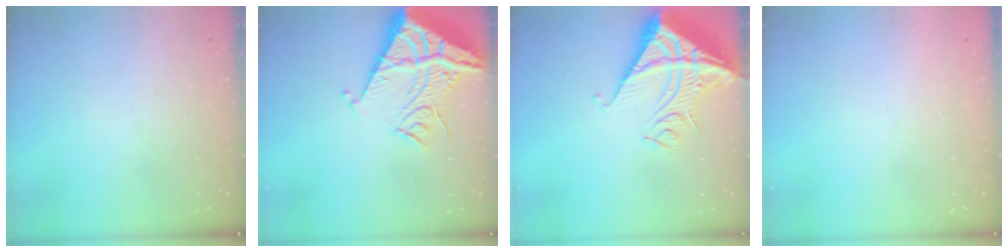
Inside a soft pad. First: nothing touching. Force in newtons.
{"total": 16.7, "press": 16.6, "slide": 1.8}
{"total": 14.2, "press": 14.1, "slide": 1.9}
{"total": 1.7, "press": 1.7, "slide": 0.1}